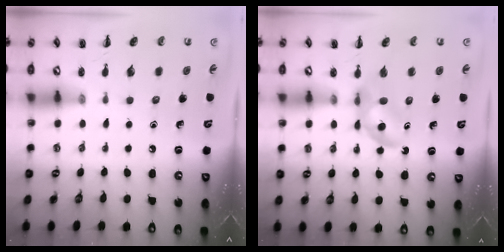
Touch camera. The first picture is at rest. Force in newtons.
{"total": 4.8, "press": 4.6, "slide": 1.3}